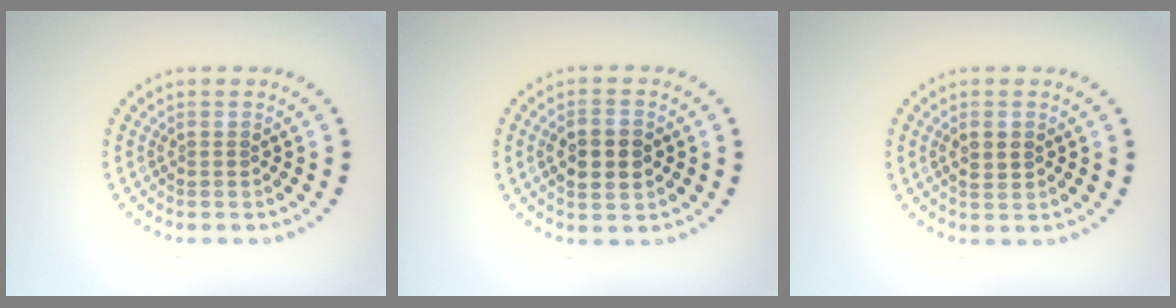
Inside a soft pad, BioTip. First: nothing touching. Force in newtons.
{"total": 3.4, "press": 3.4, "slide": 0.1}
{"total": 1.5, "press": 1.4, "slide": 0.3}